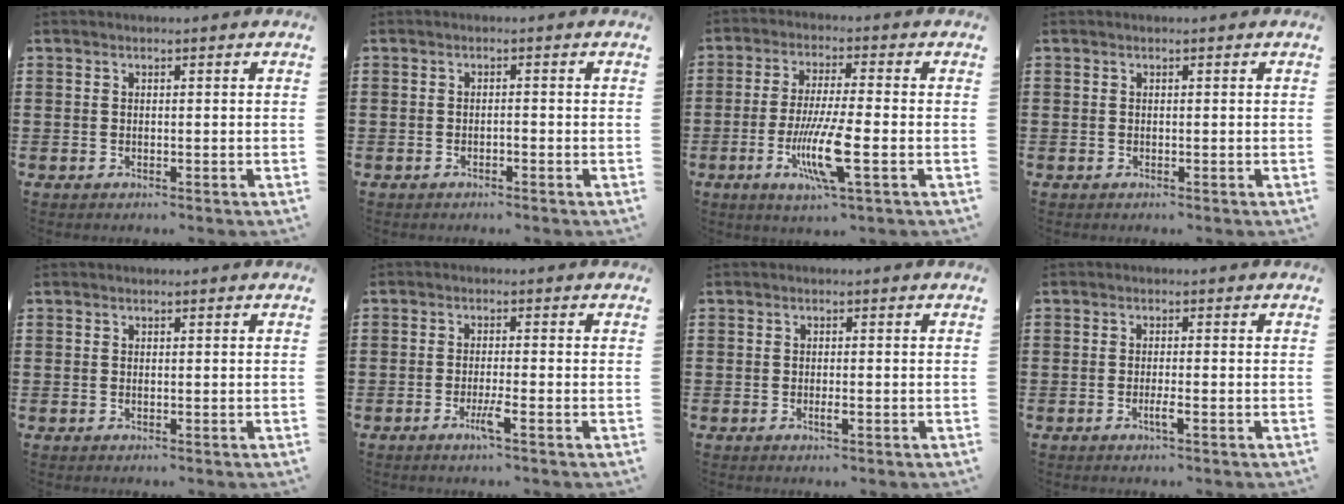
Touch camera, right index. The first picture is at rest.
{"total": 0.7, "force": [-0.5, 0.0, 0.5], "torque": [-0.012, -0.005, -0.008]}
{"total": 9.8, "force": [-3.2, 1.4, 9.2], "torque": [-0.182, -0.018, -0.059]}
{"total": 0.0}
{"total": 0.0}
{"total": 3.3, "force": [-1.6, -0.1, 2.9], "torque": [-0.062, -0.017, -0.032]}
{"total": 1.3, "force": [-0.5, 0.3, 1.1], "torque": [-0.022, -0.003, -0.008]}
{"total": 2.0, "force": [-1.0, 0.1, 1.8], "torque": [-0.037, -0.005, -0.020]}